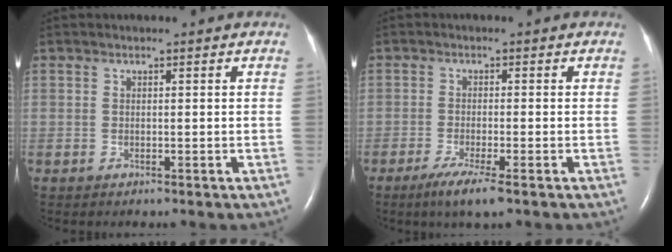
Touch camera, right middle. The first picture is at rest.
{"total": 4.7, "force": [-2.8, 0.2, 3.7], "torque": [-0.075, -0.015, -0.051]}